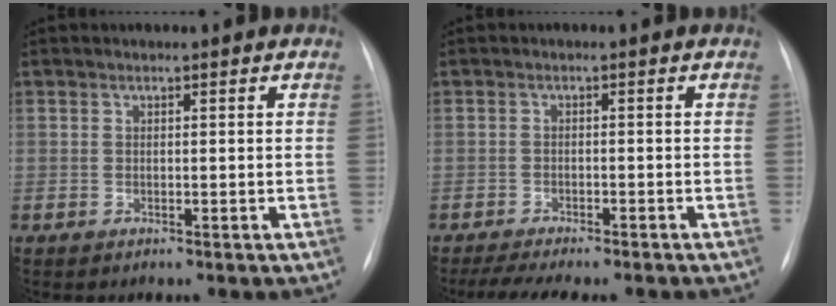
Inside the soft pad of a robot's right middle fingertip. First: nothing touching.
{"total": 9.6, "force": [-8.2, 1.6, 4.7], "torque": [-0.069, -0.005, -0.116]}